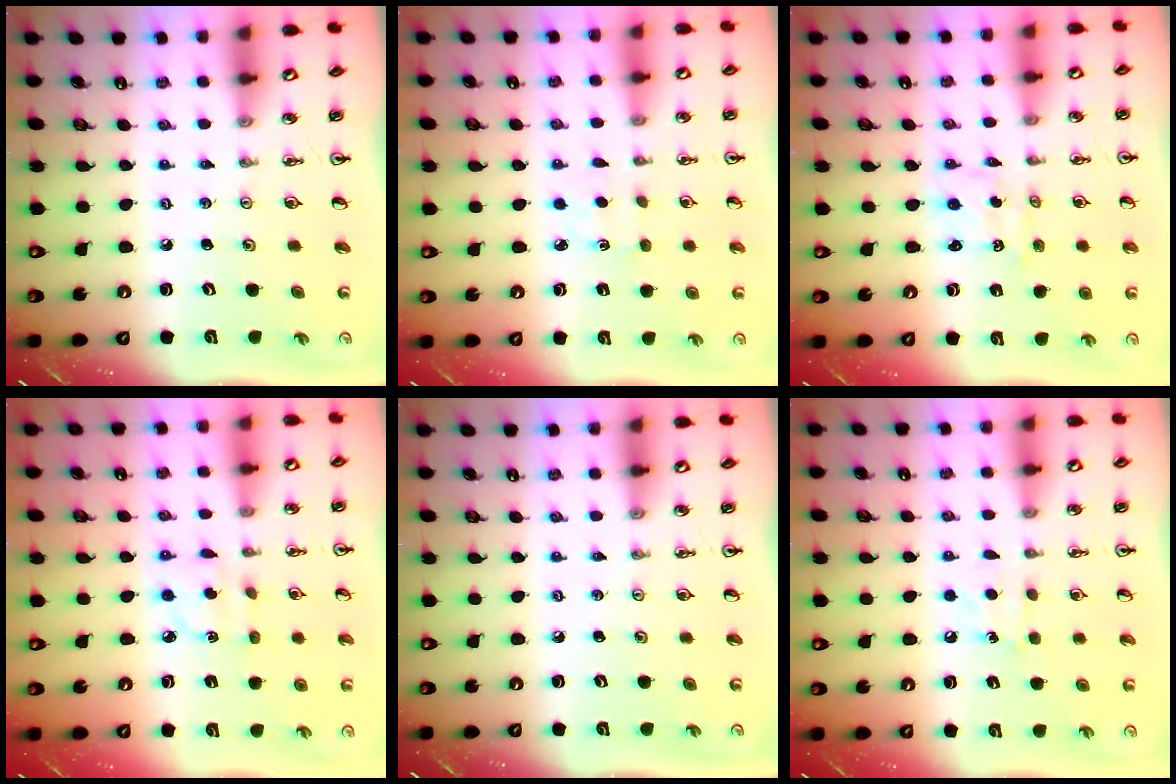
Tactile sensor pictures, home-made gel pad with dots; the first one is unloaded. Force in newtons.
{"total": 2.8, "press": 2.8, "slide": 0.4}
{"total": 0.0}
{"total": 2.9, "press": 2.9, "slide": 0.0}
{"total": 0.0}
{"total": 7.5, "press": 7.4, "slide": 0.9}